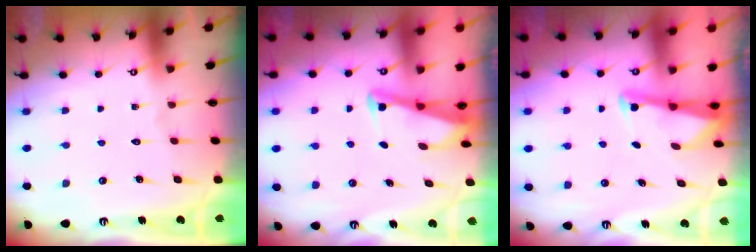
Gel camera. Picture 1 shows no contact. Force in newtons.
{"total": 2.7, "press": 2.7, "slide": 0.3}
{"total": 2.9, "press": 2.9, "slide": 0.2}